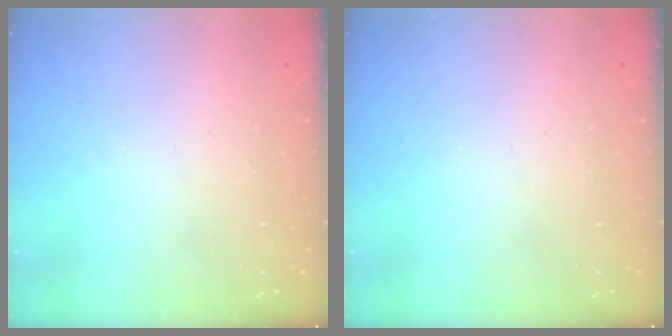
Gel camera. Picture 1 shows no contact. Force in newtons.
{"total": 0.0}